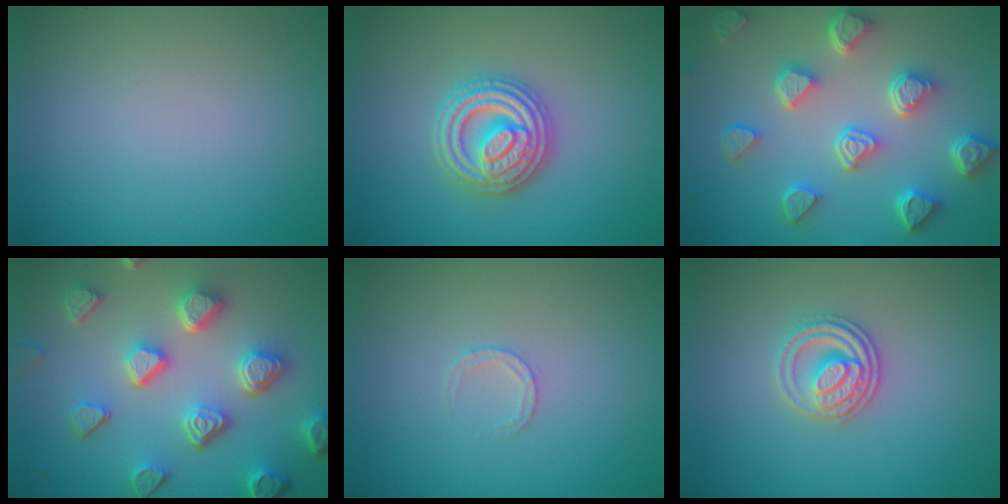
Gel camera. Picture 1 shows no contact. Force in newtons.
{"total": 4.9, "press": 4.9, "slide": 0.7}
{"total": 6.4, "press": 5.2, "slide": 3.8}
{"total": 6.7, "press": 5.3, "slide": 4.1}
{"total": 1.3, "press": 1.3, "slide": 0.2}
{"total": 3.0, "press": 2.8, "slide": 0.9}